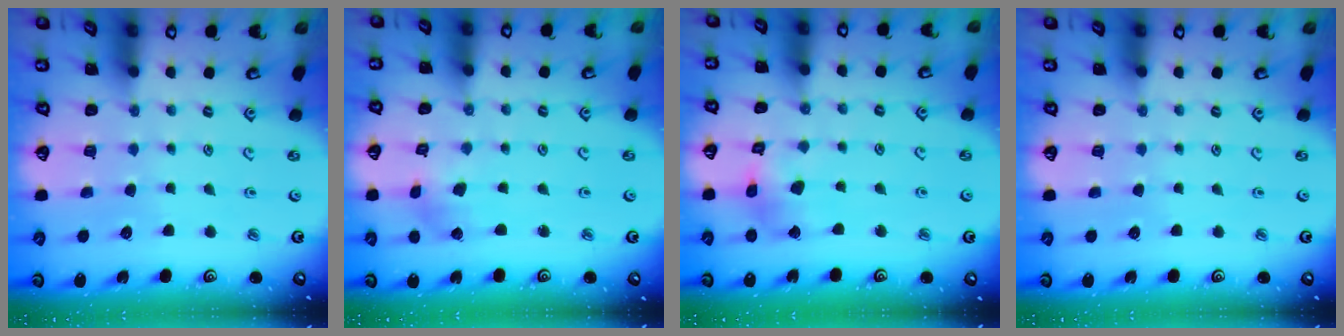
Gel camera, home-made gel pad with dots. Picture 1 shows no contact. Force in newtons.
{"total": 2.5, "press": 2.4, "slide": 0.5}
{"total": 8.8, "press": 8.8, "slide": 1.0}
{"total": 0.0}